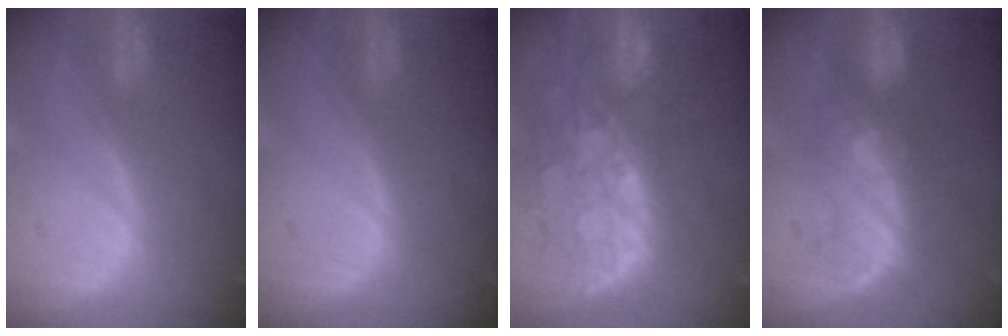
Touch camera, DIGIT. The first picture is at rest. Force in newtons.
{"total": 0.0}
{"total": 11.2, "press": 9.8, "slide": 5.4}
{"total": 7.7, "press": 7.4, "slide": 2.0}